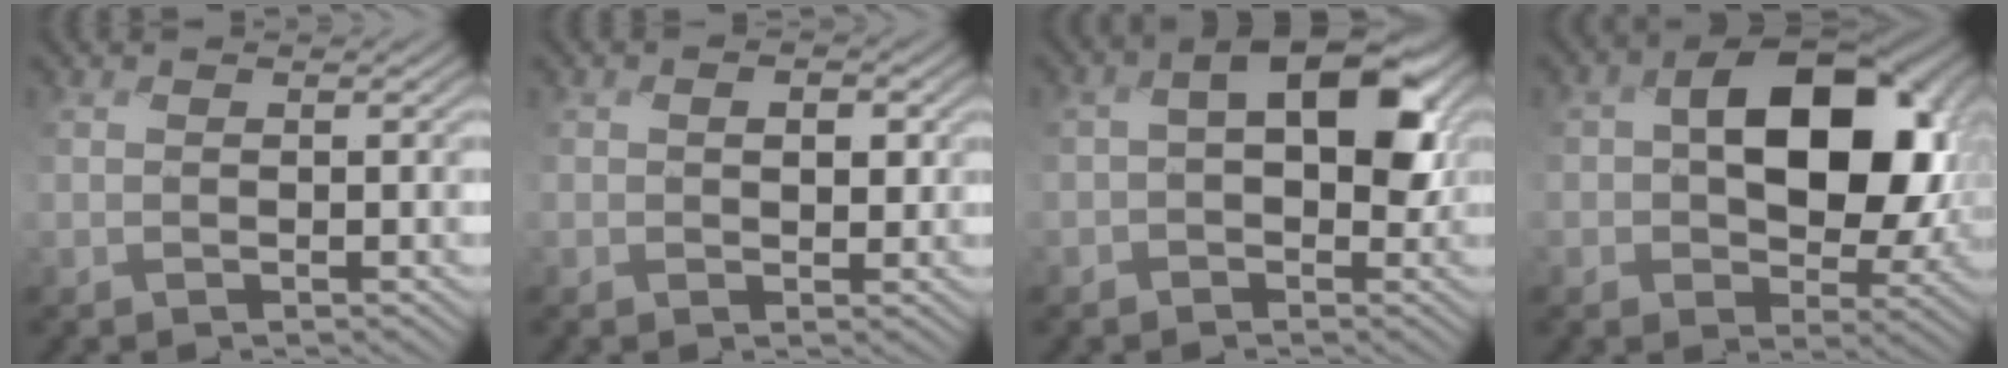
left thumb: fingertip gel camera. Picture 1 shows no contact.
{"total": 2.4, "force": [0.4, 1.6, 1.7], "torque": [-0.026, 0.000, 0.006]}
{"total": 9.1, "force": [1.3, 5.6, 7.1], "torque": [-0.117, 0.001, 0.015]}
{"total": 14.7, "force": [1.8, 9.7, 10.9], "torque": [-0.151, -0.007, 0.036]}